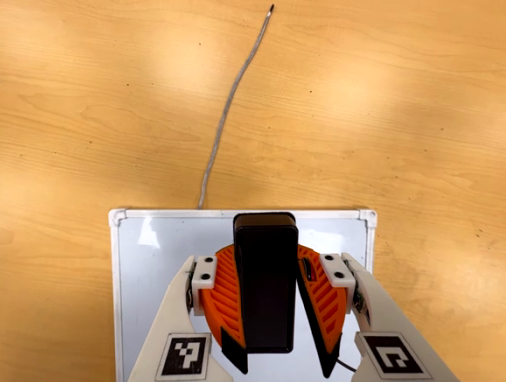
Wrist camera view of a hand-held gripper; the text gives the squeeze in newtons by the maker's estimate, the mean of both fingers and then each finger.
{"total": 8.9, "left": 8.2, "right": 9.6}